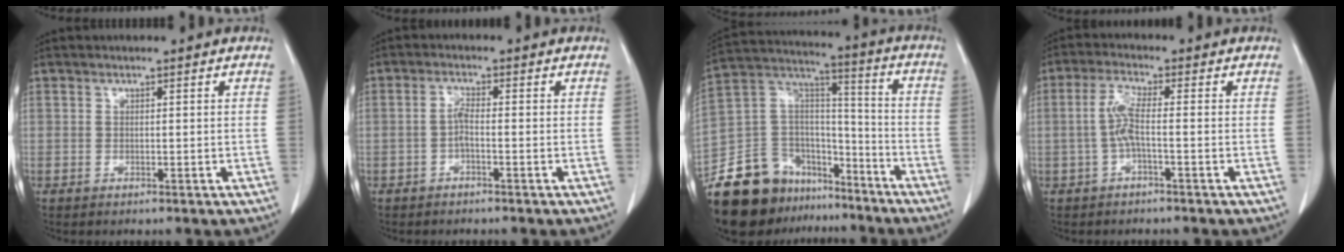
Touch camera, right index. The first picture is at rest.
{"total": 1.9, "force": [-0.7, 0.4, 1.7], "torque": [-0.029, 0.004, -0.016]}
{"total": 19.7, "force": [-14.7, 10.9, 7.4], "torque": [-0.138, 0.068, -0.255]}
{"total": 4.1, "force": [-0.7, 0.4, 4.0], "torque": [-0.086, 0.007, -0.015]}